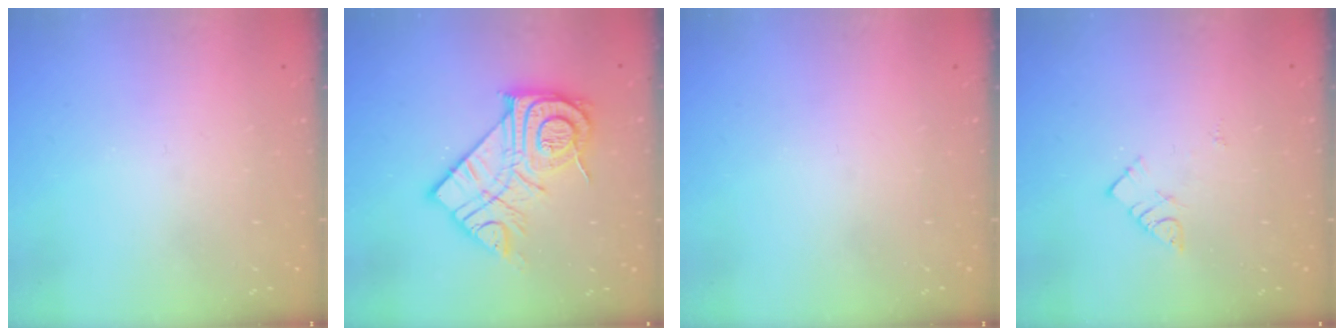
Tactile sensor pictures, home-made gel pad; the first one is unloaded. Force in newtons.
{"total": 17.8, "press": 17.8, "slide": 1.2}
{"total": 0.0}
{"total": 5.6, "press": 5.6, "slide": 0.1}